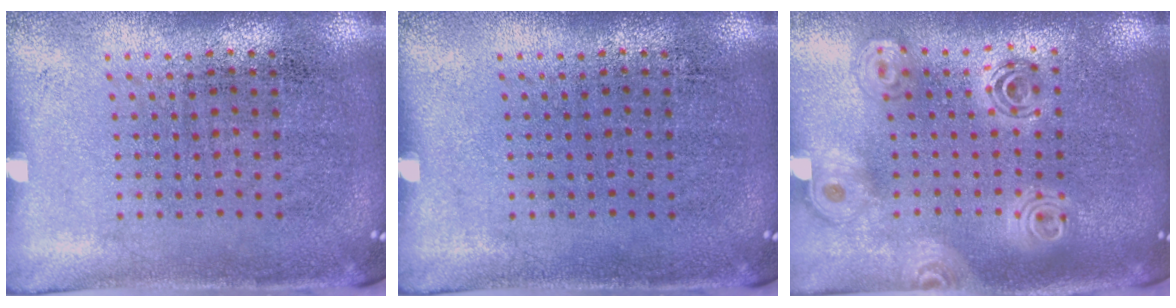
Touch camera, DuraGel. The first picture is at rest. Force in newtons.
{"total": 0.0}
{"total": 2.0, "press": 1.7, "slide": 1.1}